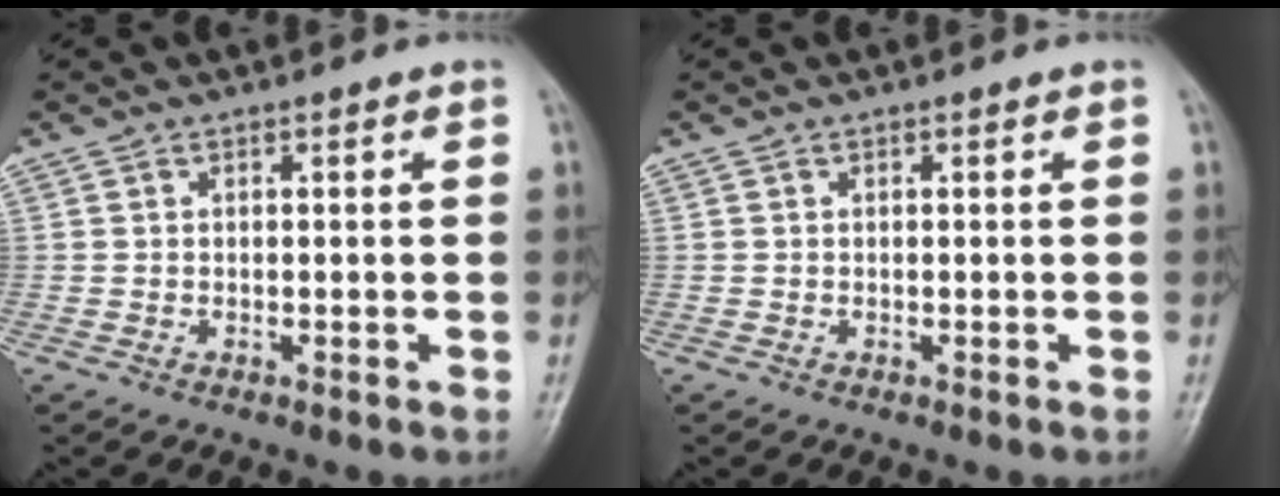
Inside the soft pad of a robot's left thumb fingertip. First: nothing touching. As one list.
[{"total": 0.0}]